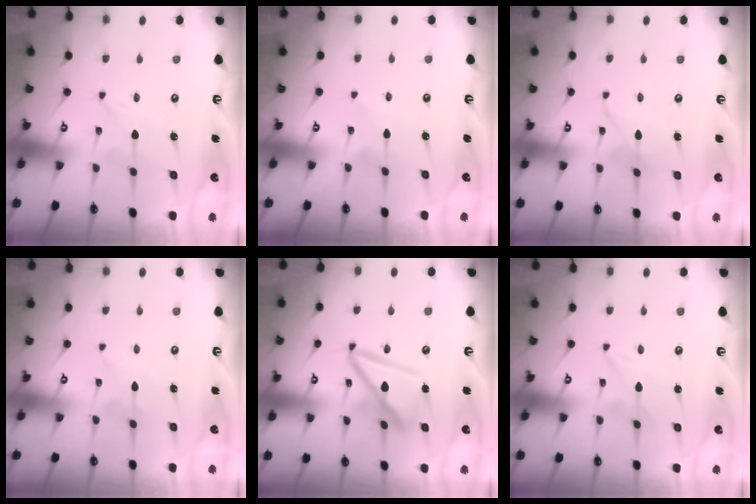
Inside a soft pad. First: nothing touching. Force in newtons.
{"total": 1.6, "press": 1.6, "slide": 0.2}
{"total": 3.2, "press": 3.2, "slide": 0.1}
{"total": 1.1, "press": 1.1, "slide": 0.2}
{"total": 14.1, "press": 14.0, "slide": 1.6}
{"total": 0.0}